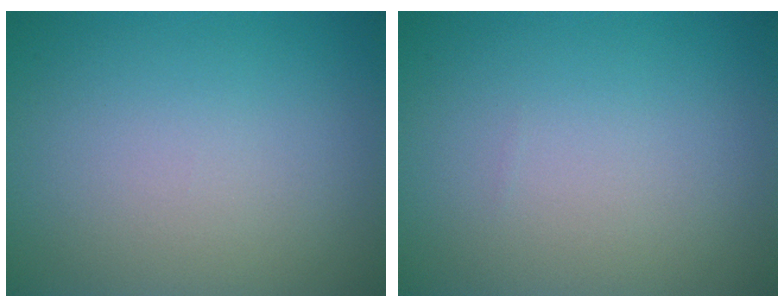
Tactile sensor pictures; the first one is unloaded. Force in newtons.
{"total": 0.0}